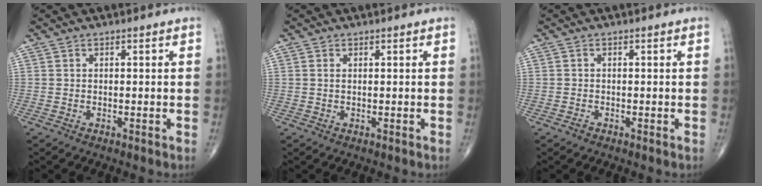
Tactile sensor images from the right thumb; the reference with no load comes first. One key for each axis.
{"total": 0.6, "fx": 0.1, "fy": 0.3, "fz": 0.5, "tx": -0.014, "ty": 0.006, "tz": 0.004}
{"total": 0.7, "fx": -0.5, "fy": 0.5, "fz": 0.2, "tx": -0.001, "ty": 0.001, "tz": -0.013}